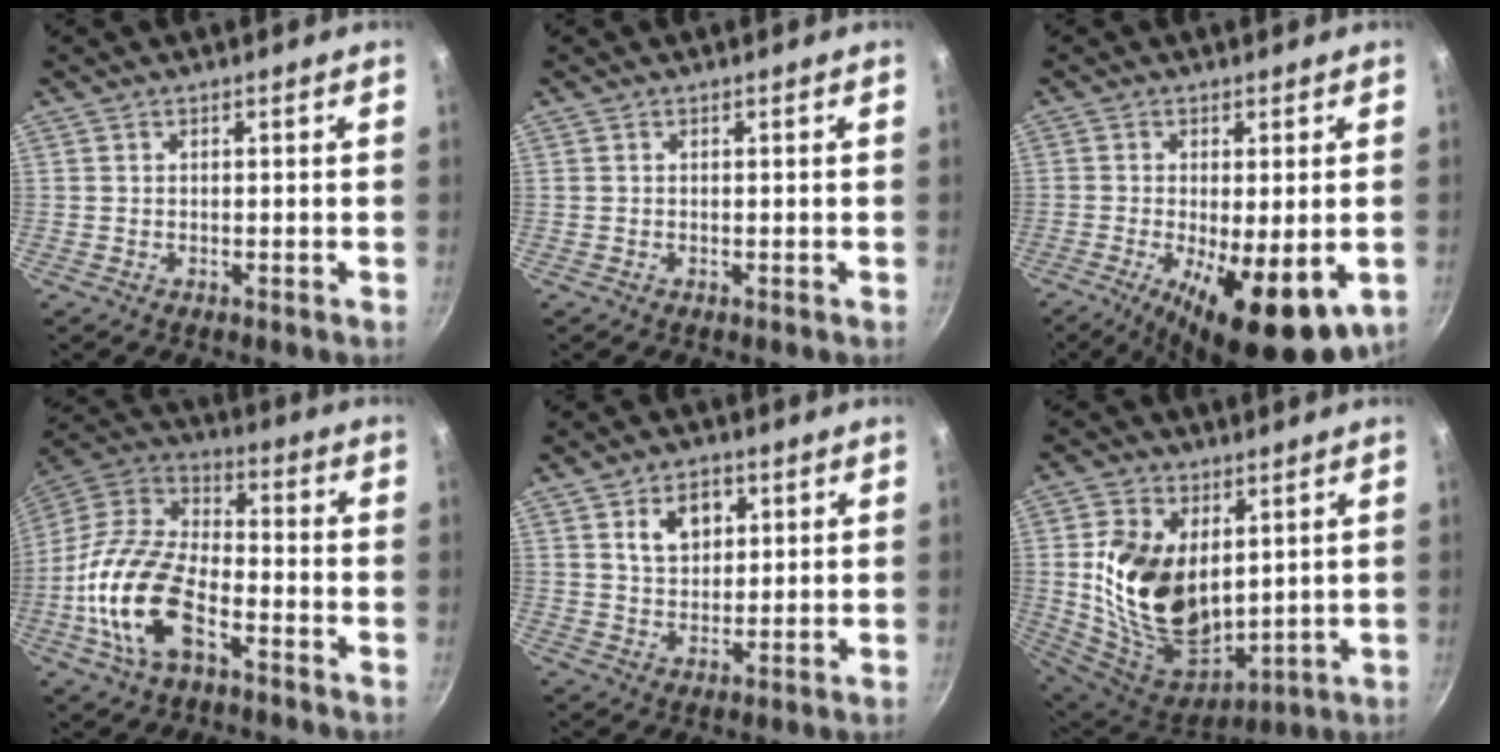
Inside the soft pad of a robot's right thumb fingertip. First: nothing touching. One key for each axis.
{"total": 0.0}
{"total": 17.1, "fx": -6.1, "fy": 6.2, "fz": 14.7, "tx": -0.198, "ty": -0.025, "tz": -0.077}
{"total": 18.6, "fx": -6.9, "fy": 9.8, "fz": 14.2, "tx": -0.283, "ty": 0.041, "tz": -0.134}
{"total": 7.0, "fx": 2.8, "fy": 4.8, "fz": 4.3, "tx": -0.046, "ty": -0.014, "tz": 0.050}
{"total": 19.8, "fx": 2.9, "fy": 12.3, "fz": 15.2, "tx": -0.256, "ty": -0.027, "tz": 0.079}